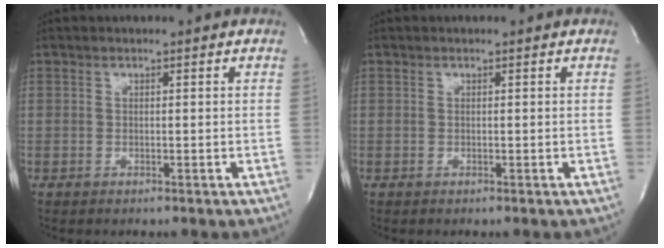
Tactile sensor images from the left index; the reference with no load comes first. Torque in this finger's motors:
{"motor_torque": [0.00, 0.00, 0.00, -0.01]}